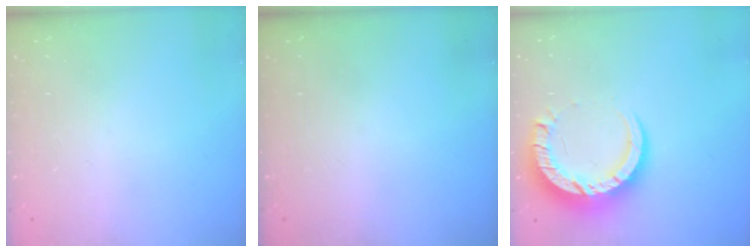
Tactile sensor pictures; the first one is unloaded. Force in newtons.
{"total": 0.0}
{"total": 13.0, "press": 13.0, "slide": 1.0}